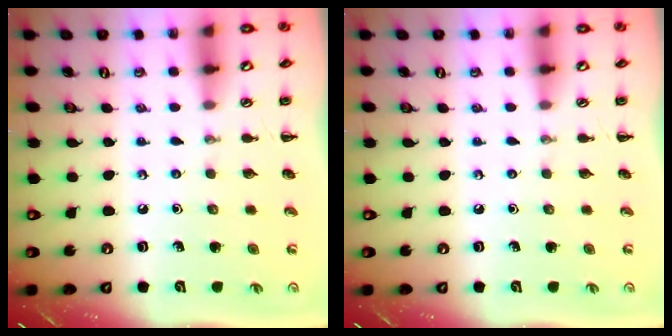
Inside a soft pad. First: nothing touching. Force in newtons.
{"total": 0.0}